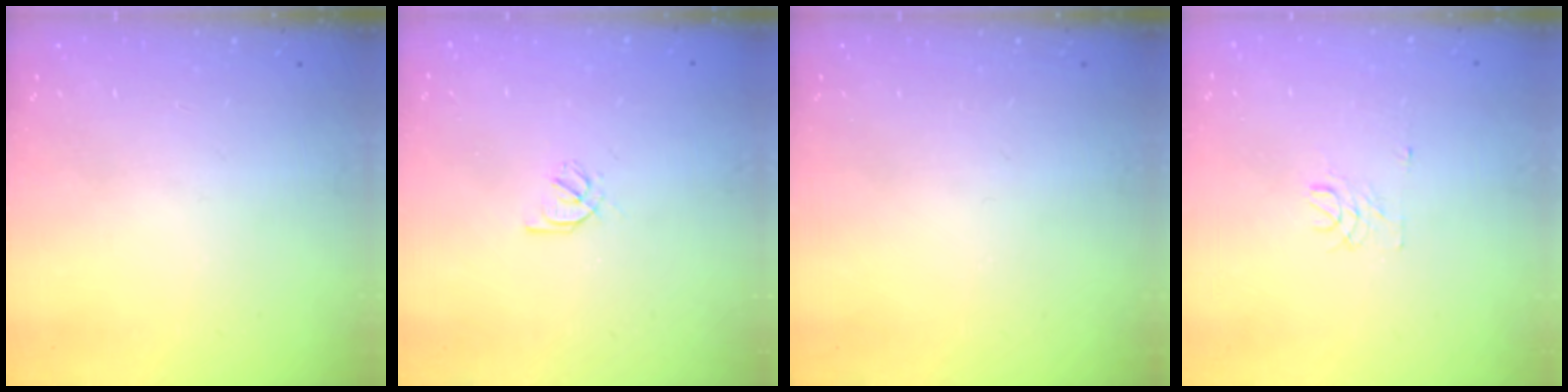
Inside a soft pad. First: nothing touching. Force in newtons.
{"total": 2.2, "press": 2.1, "slide": 0.6}
{"total": 0.0}
{"total": 3.5, "press": 3.5, "slide": 0.3}